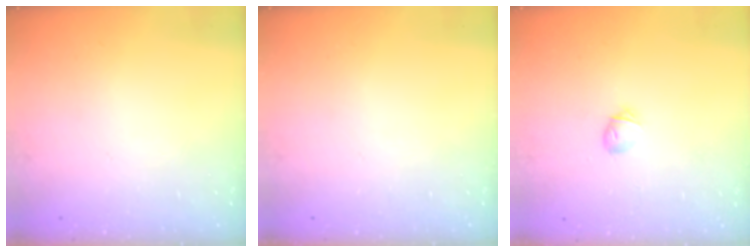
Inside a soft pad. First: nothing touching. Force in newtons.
{"total": 0.0}
{"total": 4.9, "press": 4.8, "slide": 1.0}